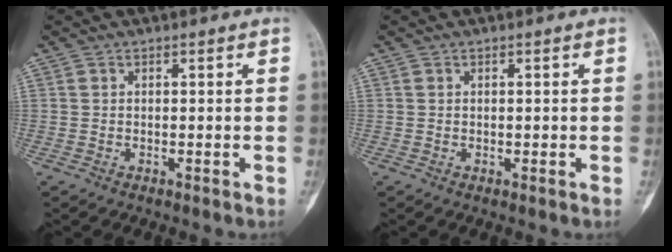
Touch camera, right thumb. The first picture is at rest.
{"total": 0.8, "force": [0.1, 0.5, 0.6], "torque": [-0.009, -0.001, 0.004]}